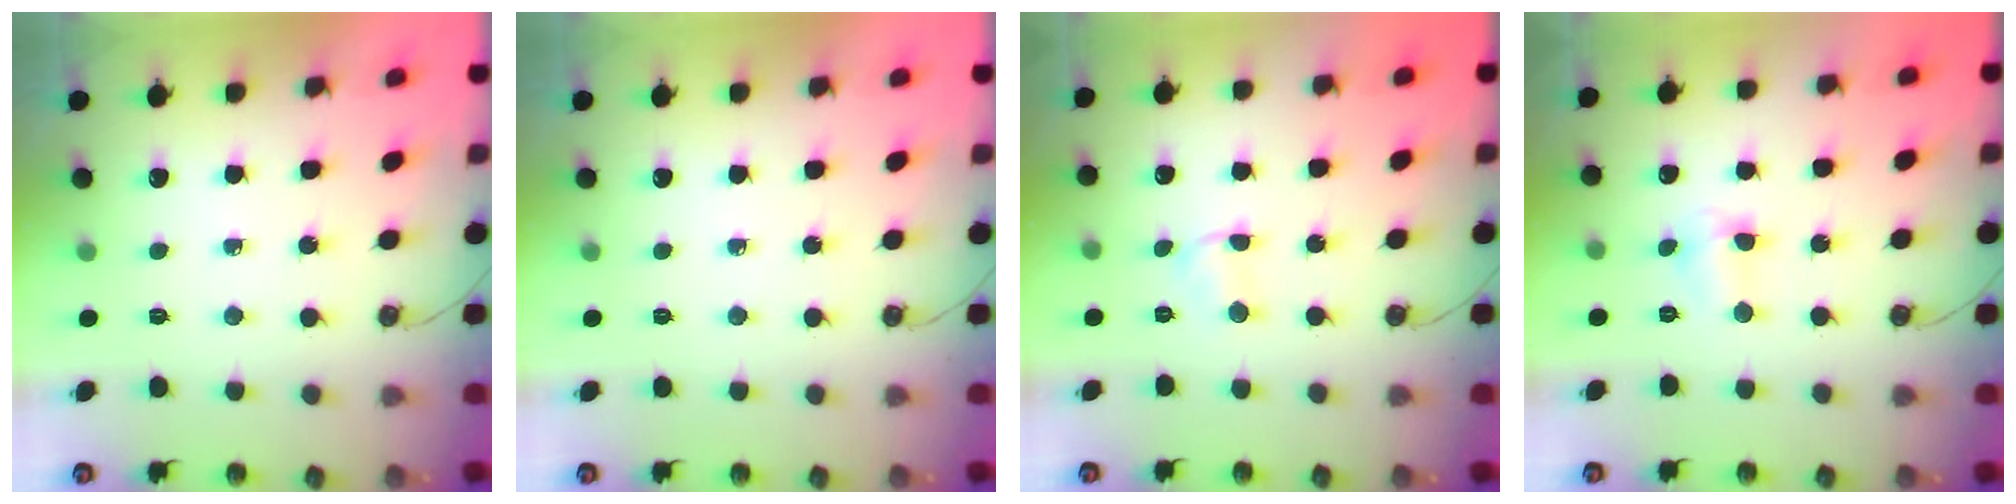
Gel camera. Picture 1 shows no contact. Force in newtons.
{"total": 0.0}
{"total": 2.6, "press": 2.6, "slide": 0.4}
{"total": 2.9, "press": 2.9, "slide": 0.3}